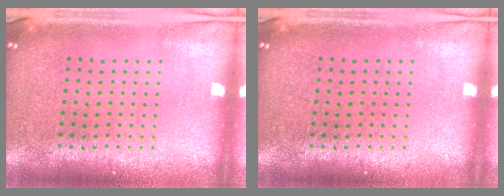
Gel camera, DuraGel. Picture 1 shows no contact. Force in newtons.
{"total": 0.0}